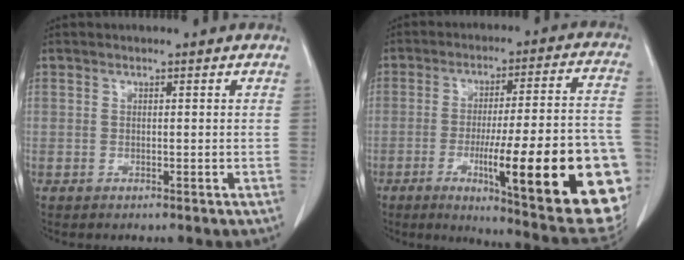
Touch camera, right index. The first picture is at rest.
{"total": 26.7, "force": [-8.3, 2.6, 25.3], "torque": [-0.265, -0.011, -0.112]}